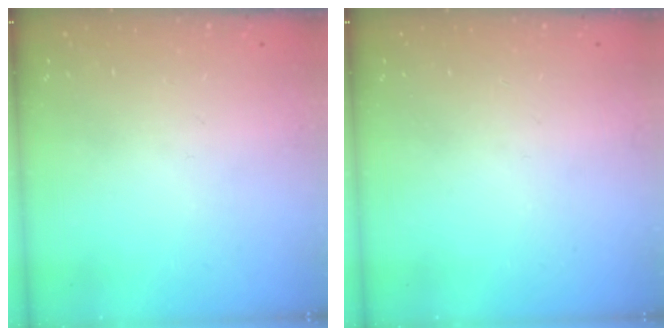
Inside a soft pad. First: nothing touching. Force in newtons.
{"total": 0.0}